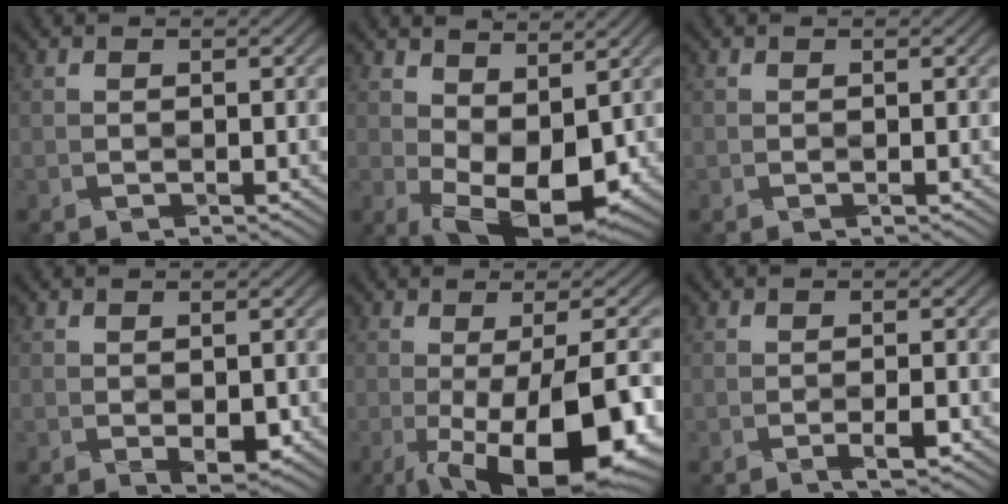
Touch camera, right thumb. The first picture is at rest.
{"total": 9.0, "force": [1.2, 4.7, 7.5], "torque": [-0.131, -0.004, 0.020]}
{"total": 0.0}
{"total": 2.5, "force": [-0.9, 1.1, 2.0], "torque": [-0.037, -0.009, -0.013]}
{"total": 15.3, "force": [-6.1, 4.7, 13.2], "torque": [-0.180, -0.017, -0.086]}
{"total": 1.8, "force": [-1.3, 0.1, 1.1], "torque": [-0.019, -0.002, -0.026]}